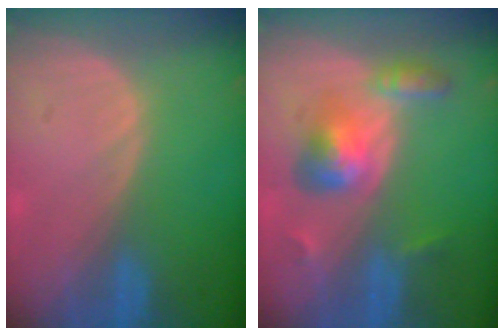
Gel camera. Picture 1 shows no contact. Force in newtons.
{"total": 6.3, "press": 5.7, "slide": 2.8}